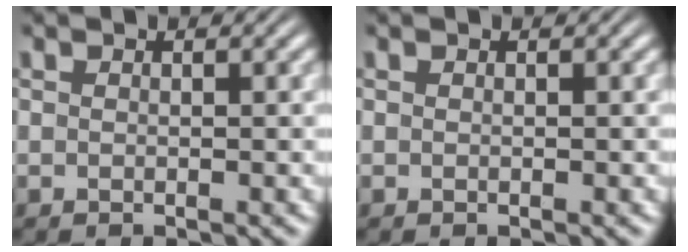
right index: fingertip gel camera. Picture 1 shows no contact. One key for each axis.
{"total": 0.0}